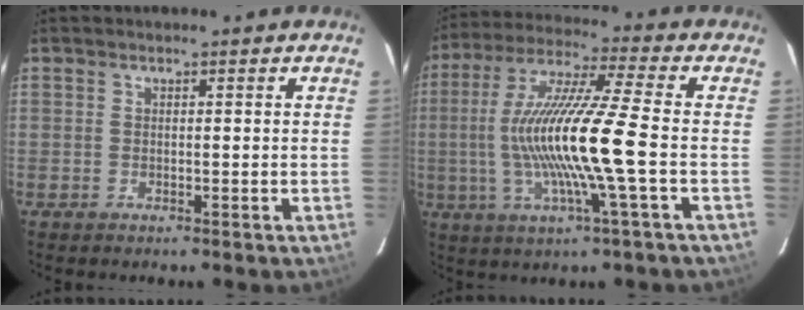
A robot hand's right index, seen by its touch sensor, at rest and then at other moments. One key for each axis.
{"total": 16.4, "fx": -2.3, "fy": -0.5, "fz": 16.2, "tx": -0.314, "ty": -0.004, "tz": -0.040}